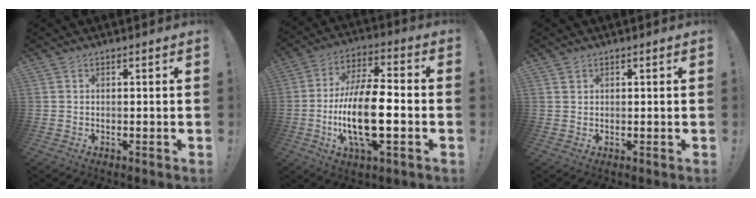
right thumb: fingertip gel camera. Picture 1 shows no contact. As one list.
[{"total": 18.3, "force": [-4.1, 6.9, 16.5], "torque": [-0.318, 0.001, -0.070]}, {"total": 1.0, "force": [0.8, 0.5, 0.3], "torque": [0.001, -0.004, 0.014]}]